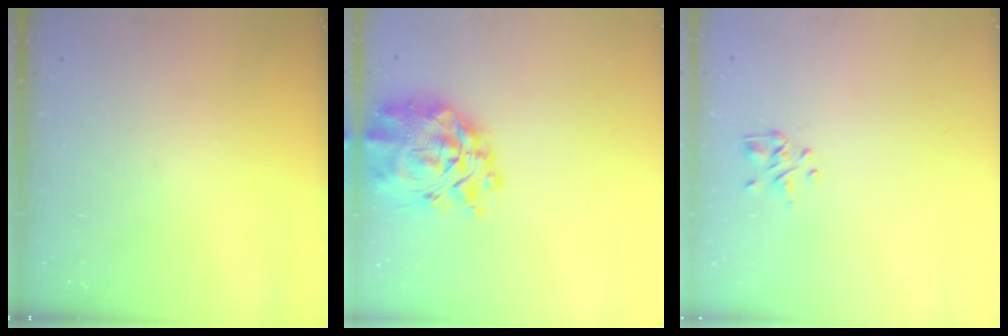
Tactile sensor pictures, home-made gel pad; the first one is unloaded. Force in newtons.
{"total": 10.8, "press": 10.1, "slide": 4.0}
{"total": 1.7, "press": 1.6, "slide": 0.6}